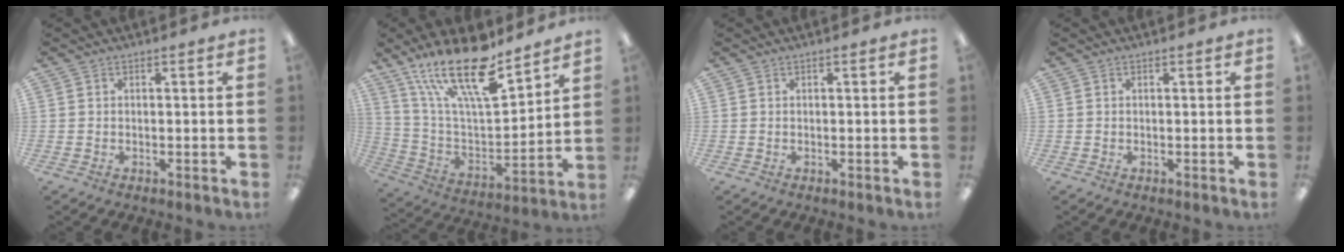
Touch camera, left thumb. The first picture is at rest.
{"total": 23.0, "force": [16.1, 7.4, 14.8], "torque": [-0.278, -0.098, 0.277]}
{"total": 0.0}
{"total": 0.0}